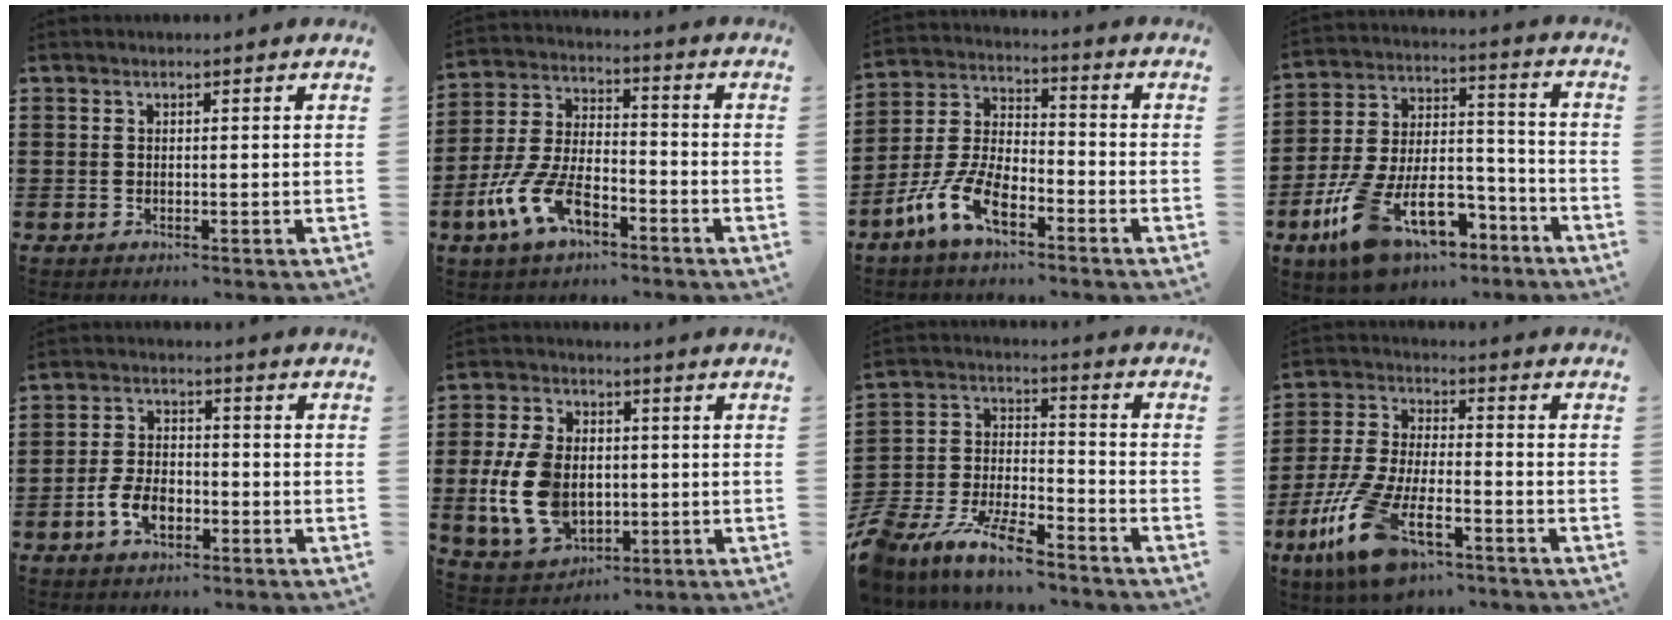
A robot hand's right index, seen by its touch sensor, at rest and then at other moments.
{"total": 9.9, "force": [-5.4, 4.3, 7.1], "torque": [-0.176, -0.002, -0.107]}
{"total": 9.0, "force": [-5.3, 3.8, 6.2], "torque": [-0.157, 0.000, -0.106]}
{"total": 13.3, "force": [-7.1, 7.4, 8.4], "torque": [-0.173, 0.024, -0.124]}
{"total": 5.5, "force": [-2.4, 3.2, 3.8], "torque": [-0.086, 0.003, -0.047]}
{"total": 11.1, "force": [-1.2, 7.7, 7.9], "torque": [-0.198, 0.007, -0.025]}
{"total": 9.4, "force": [-8.4, 2.0, 3.8], "torque": [-0.097, 0.008, -0.170]}
{"total": 13.0, "force": [-7.5, 4.3, 9.6], "torque": [-0.226, -0.001, -0.144]}